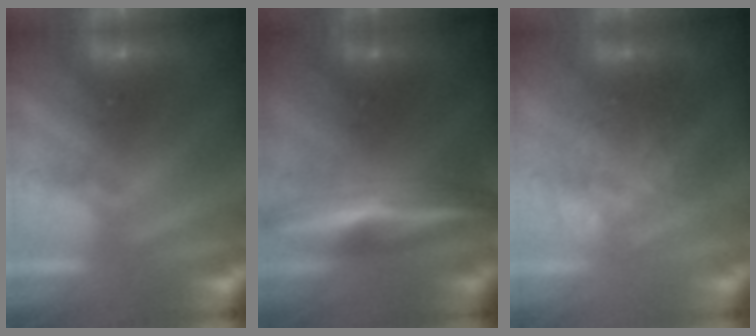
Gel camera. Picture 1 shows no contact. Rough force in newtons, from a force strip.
{"total": 6.9}
{"total": 2.4}